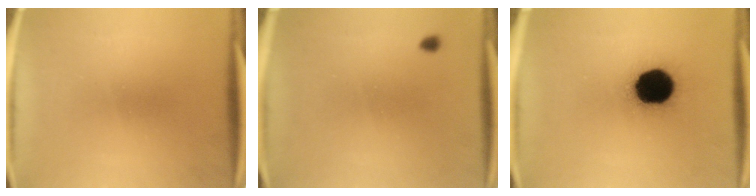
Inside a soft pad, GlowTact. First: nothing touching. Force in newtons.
{"total": 0.9}
{"total": 18.5}